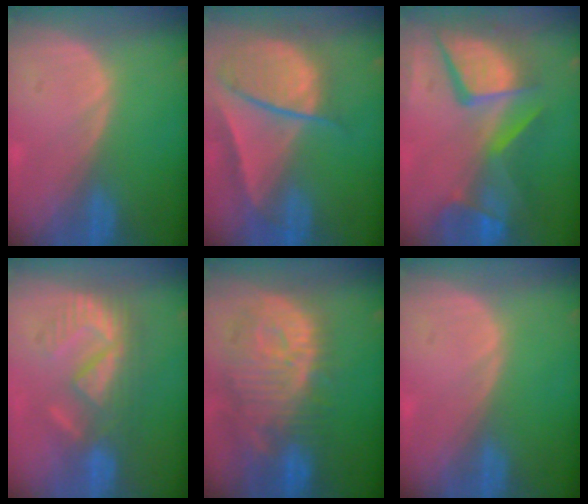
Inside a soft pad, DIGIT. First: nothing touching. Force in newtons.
{"total": 9.8, "press": 8.2, "slide": 5.3}
{"total": 12.9, "press": 10.6, "slide": 7.3}
{"total": 8.8, "press": 7.9, "slide": 3.9}
{"total": 12.9, "press": 11.3, "slide": 6.2}
{"total": 0.0}